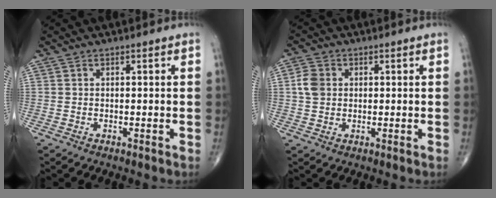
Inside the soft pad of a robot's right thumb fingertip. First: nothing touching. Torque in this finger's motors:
{"motor_torque": [-0.33, 0.38, 0.11, -0.02, 0.00]}